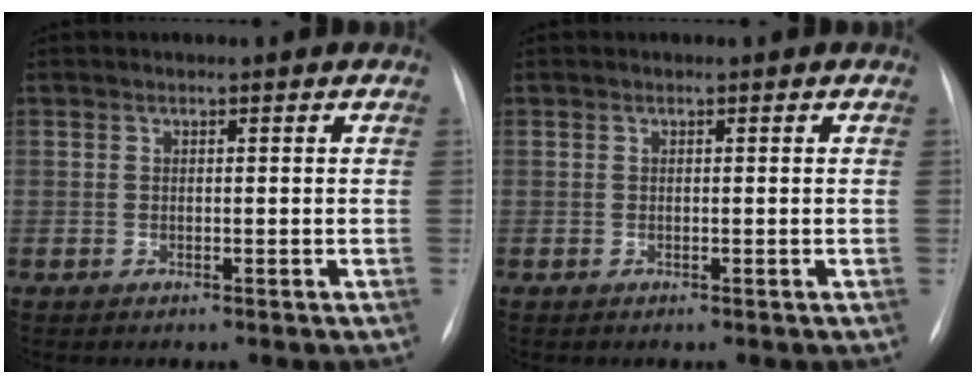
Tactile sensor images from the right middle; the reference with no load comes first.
{"total": 0.0}